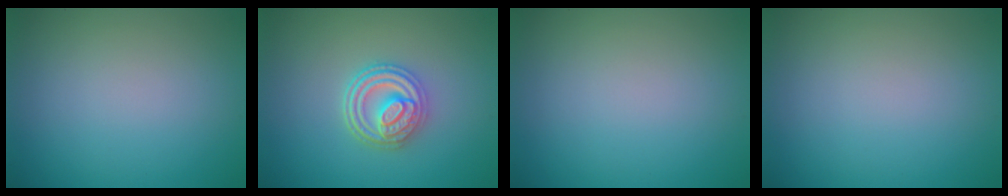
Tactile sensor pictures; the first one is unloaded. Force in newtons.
{"total": 4.5, "press": 3.7, "slide": 2.6}
{"total": 0.0}
{"total": 0.0}